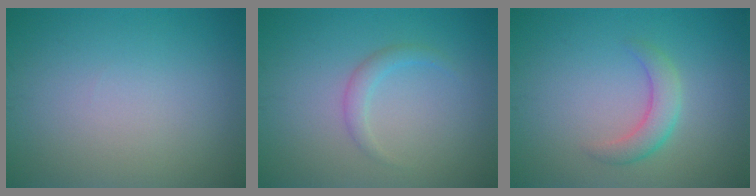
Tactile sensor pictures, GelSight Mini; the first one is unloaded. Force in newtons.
{"total": 1.5, "press": 1.5, "slide": 0.1}
{"total": 2.6, "press": 2.6, "slide": 0.3}